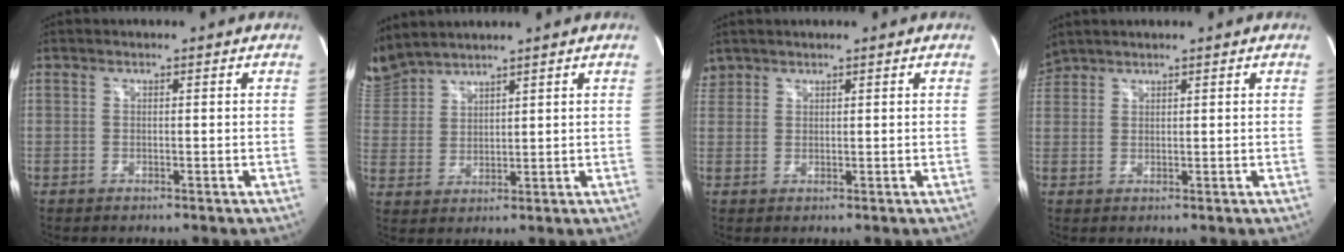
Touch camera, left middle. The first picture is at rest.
{"total": 7.0, "force": [6.8, 1.0, 1.1], "torque": [-0.041, 0.023, 0.146]}
{"total": 2.0, "force": [1.7, 1.0, -0.2], "torque": [0.003, 0.011, 0.034]}
{"total": 2.8, "force": [2.7, 0.5, 0.1], "torque": [-0.011, 0.023, 0.058]}